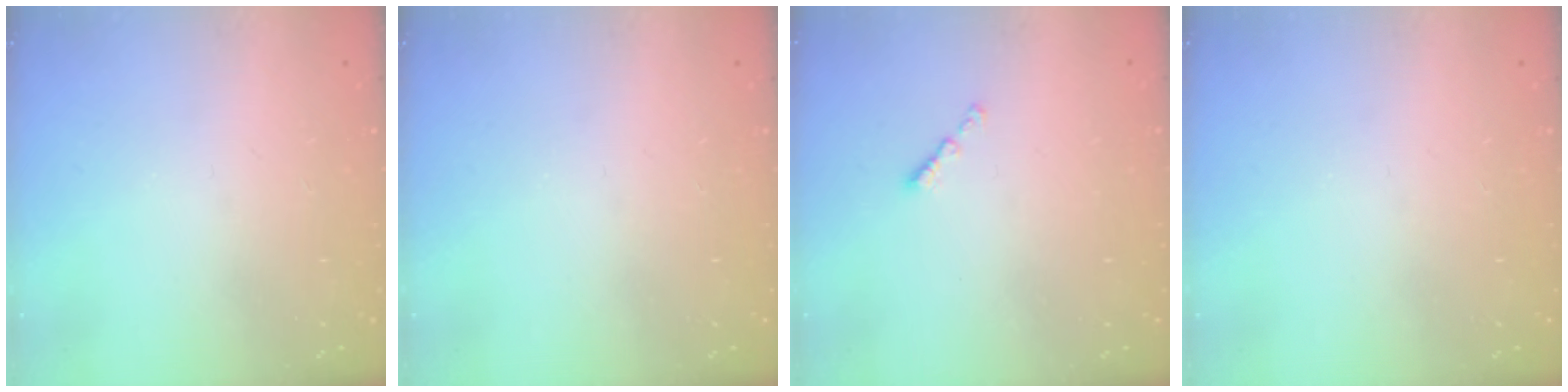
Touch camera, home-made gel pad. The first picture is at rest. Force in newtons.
{"total": 0.0}
{"total": 0.8, "press": 0.7, "slide": 0.4}
{"total": 0.0}